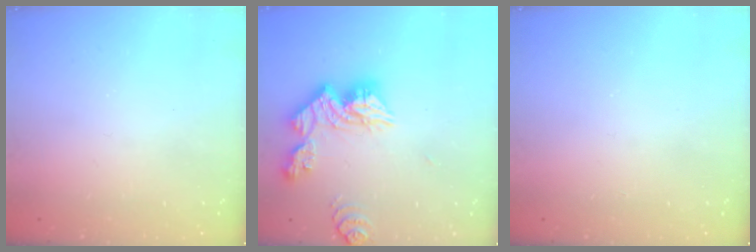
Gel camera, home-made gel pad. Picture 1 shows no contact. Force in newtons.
{"total": 14.2, "press": 14.1, "slide": 1.4}
{"total": 1.7, "press": 1.7, "slide": 0.2}